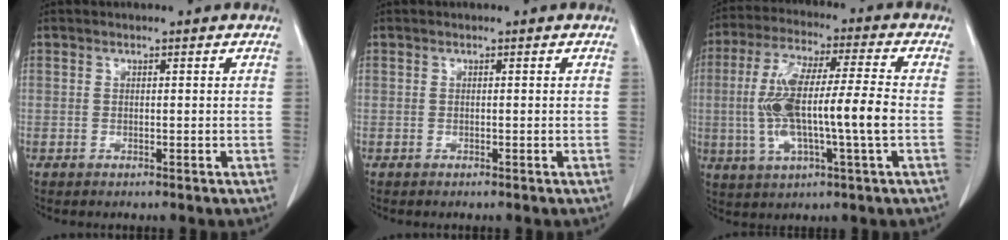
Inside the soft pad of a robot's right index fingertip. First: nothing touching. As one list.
[{"total": 0.0}, {"total": 14.3, "force": [-1.5, 1.3, 14.2], "torque": [-0.284, 0.008, -0.029]}]